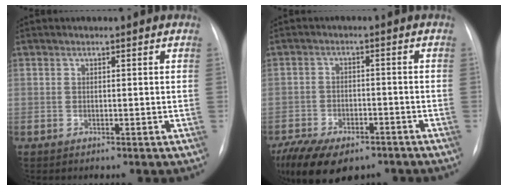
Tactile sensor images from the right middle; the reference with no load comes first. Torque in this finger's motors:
{"motor_torque": [1.19, -0.95, 0.22, 0.11]}